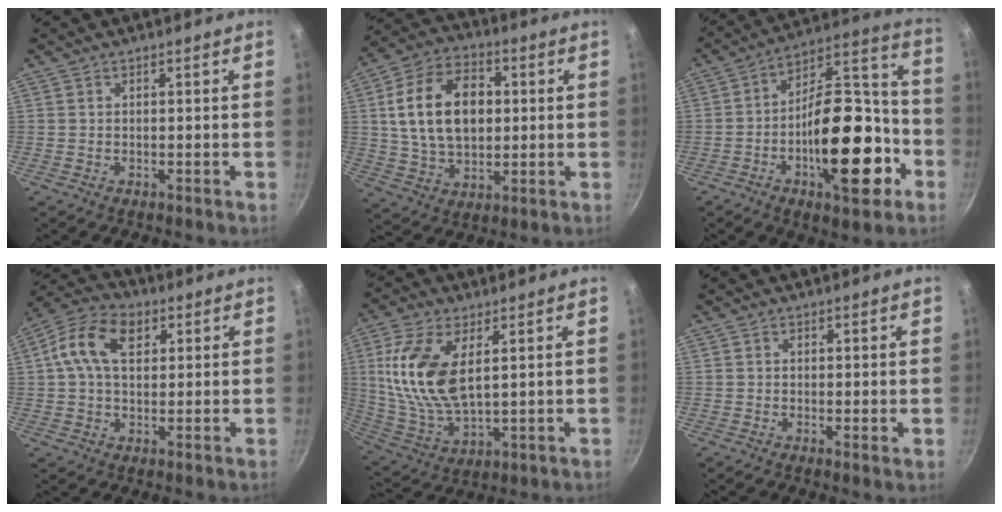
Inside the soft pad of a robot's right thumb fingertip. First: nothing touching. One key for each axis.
{"total": 17.1, "fx": 2.4, "fy": 11.5, "fz": 12.5, "tx": -0.193, "ty": 0.010, "tz": 0.037}
{"total": 23.6, "fx": -7.9, "fy": 10.9, "fz": 19.4, "tx": -0.254, "ty": 0.065, "tz": -0.125}
{"total": 11.3, "fx": 3.3, "fy": 7.2, "fz": 8.1, "tx": -0.131, "ty": 0.016, "tz": 0.041}
{"total": 15.3, "fx": 3.9, "fy": 7.7, "fz": 12.7, "tx": -0.251, "ty": -0.015, "tz": 0.086}
{"total": 1.1, "fx": 0.2, "fy": 0.3, "fz": 1.0, "tx": -0.015, "ty": -0.010, "tz": -0.001}